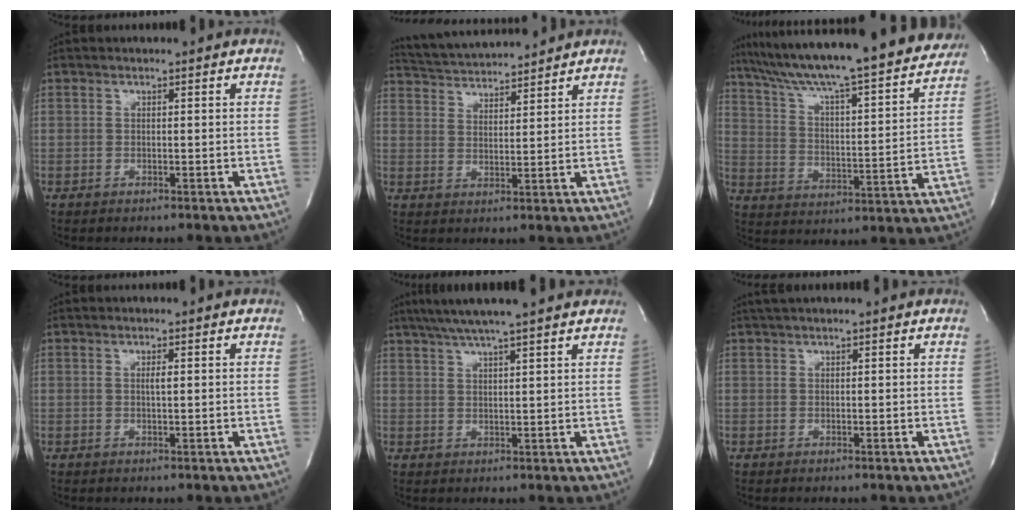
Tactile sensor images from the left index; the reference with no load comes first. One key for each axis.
{"total": 9.8, "fx": 9.4, "fy": 0.2, "fz": 2.5, "tx": -0.057, "ty": 0.021, "tz": 0.160}
{"total": 27.5, "fx": 24.5, "fy": 2.2, "fz": 12.3, "tx": -0.199, "ty": -0.034, "tz": 0.336}
{"total": 1.0, "fx": 0.1, "fy": 0.1, "fz": 1.0, "tx": -0.022, "ty": 0.001, "tz": 0.002}
{"total": 10.2, "fx": 8.4, "fy": -0.4, "fz": 5.9, "tx": -0.099, "ty": 0.032, "tz": 0.115}
{"total": 3.1, "fx": 2.5, "fy": -0.6, "fz": 1.9, "tx": -0.034, "ty": 0.024, "tz": 0.049}